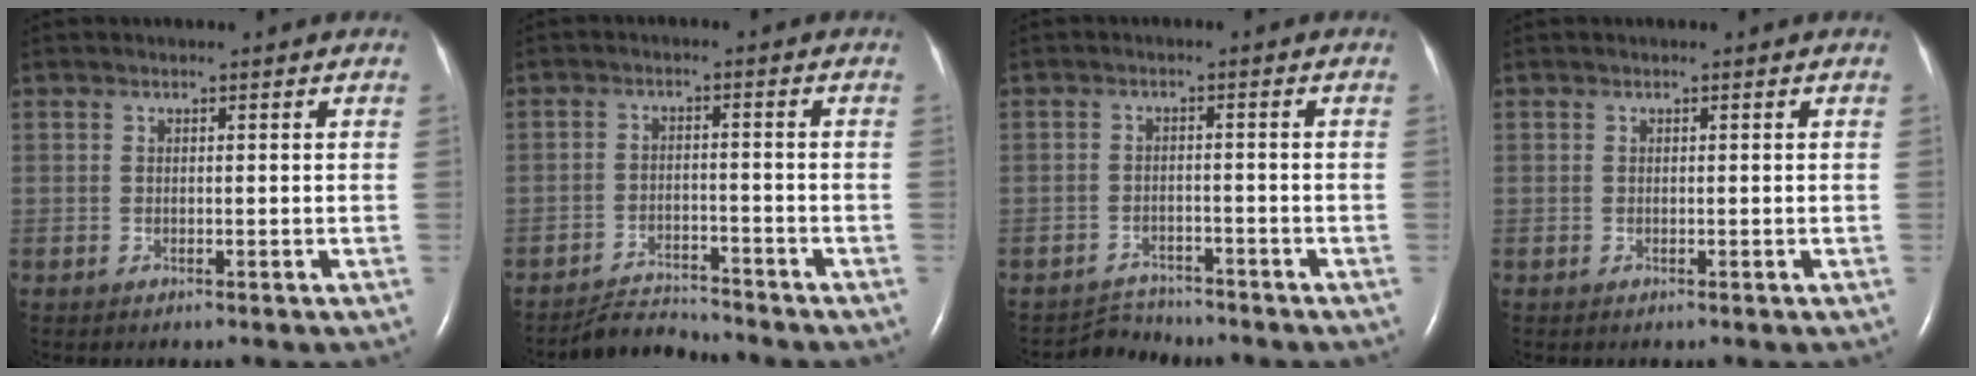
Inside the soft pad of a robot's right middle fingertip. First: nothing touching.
{"total": 4.5, "force": [-4.5, -0.1, -0.6], "torque": [0.001, -0.010, -0.075]}
{"total": 3.8, "force": [-3.6, 0.6, -1.1], "torque": [0.012, -0.006, -0.057]}
{"total": 0.0}